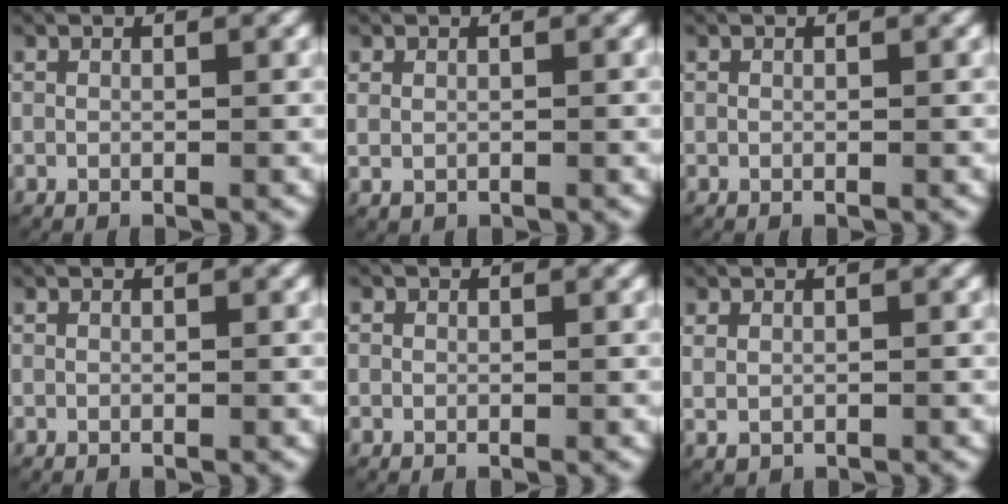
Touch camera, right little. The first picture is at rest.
{"total": 1.5, "force": [0.3, 1.3, 0.8], "torque": [-0.025, -0.003, 0.012]}
{"total": 0.0}
{"total": 0.0}
{"total": 0.7, "force": [0.2, 0.7, 0.2], "torque": [-0.004, -0.001, 0.003]}
{"total": 1.9, "force": [0.4, 1.6, 1.1], "torque": [-0.029, -0.002, 0.015]}